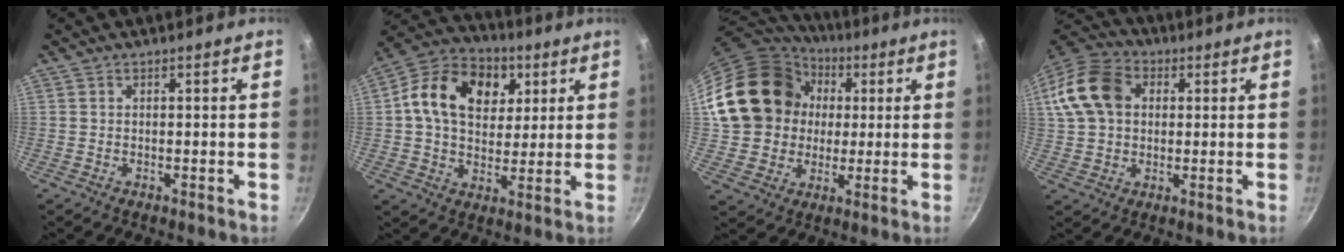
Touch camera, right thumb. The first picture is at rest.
{"total": 17.7, "force": [5.0, 12.9, 11.0], "torque": [-0.159, 0.006, 0.068]}
{"total": 20.0, "force": [3.5, 17.3, 9.4], "torque": [-0.154, 0.030, 0.070]}
{"total": 14.8, "force": [3.0, 11.1, 9.4], "torque": [-0.173, 0.024, 0.041]}